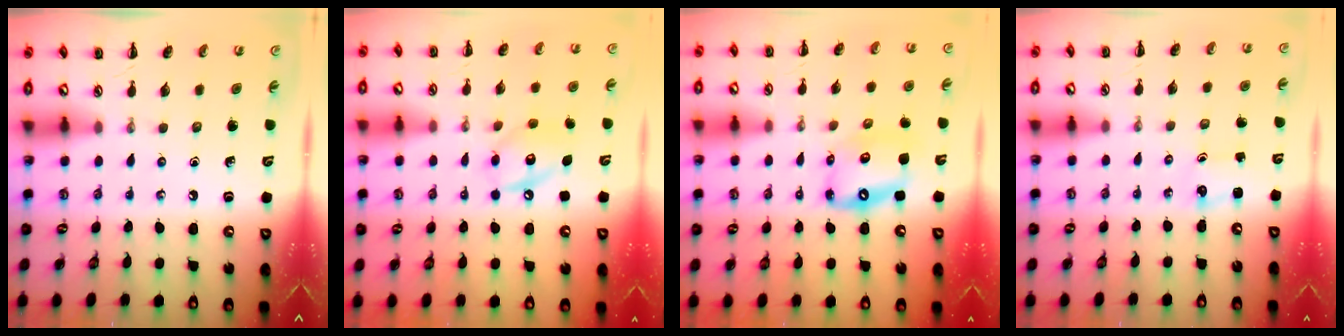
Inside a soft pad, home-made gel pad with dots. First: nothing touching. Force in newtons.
{"total": 10.4, "press": 10.3, "slide": 1.5}
{"total": 13.0, "press": 12.5, "slide": 3.6}
{"total": 1.2, "press": 1.2, "slide": 0.2}